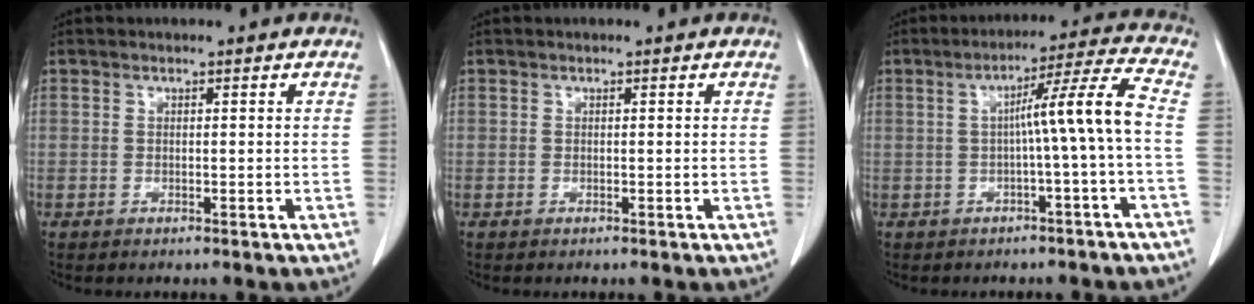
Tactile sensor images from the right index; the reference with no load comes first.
{"total": 0.0}
{"total": 7.9, "force": [-0.9, -1.7, 7.6], "torque": [-0.119, 0.020, -0.010]}